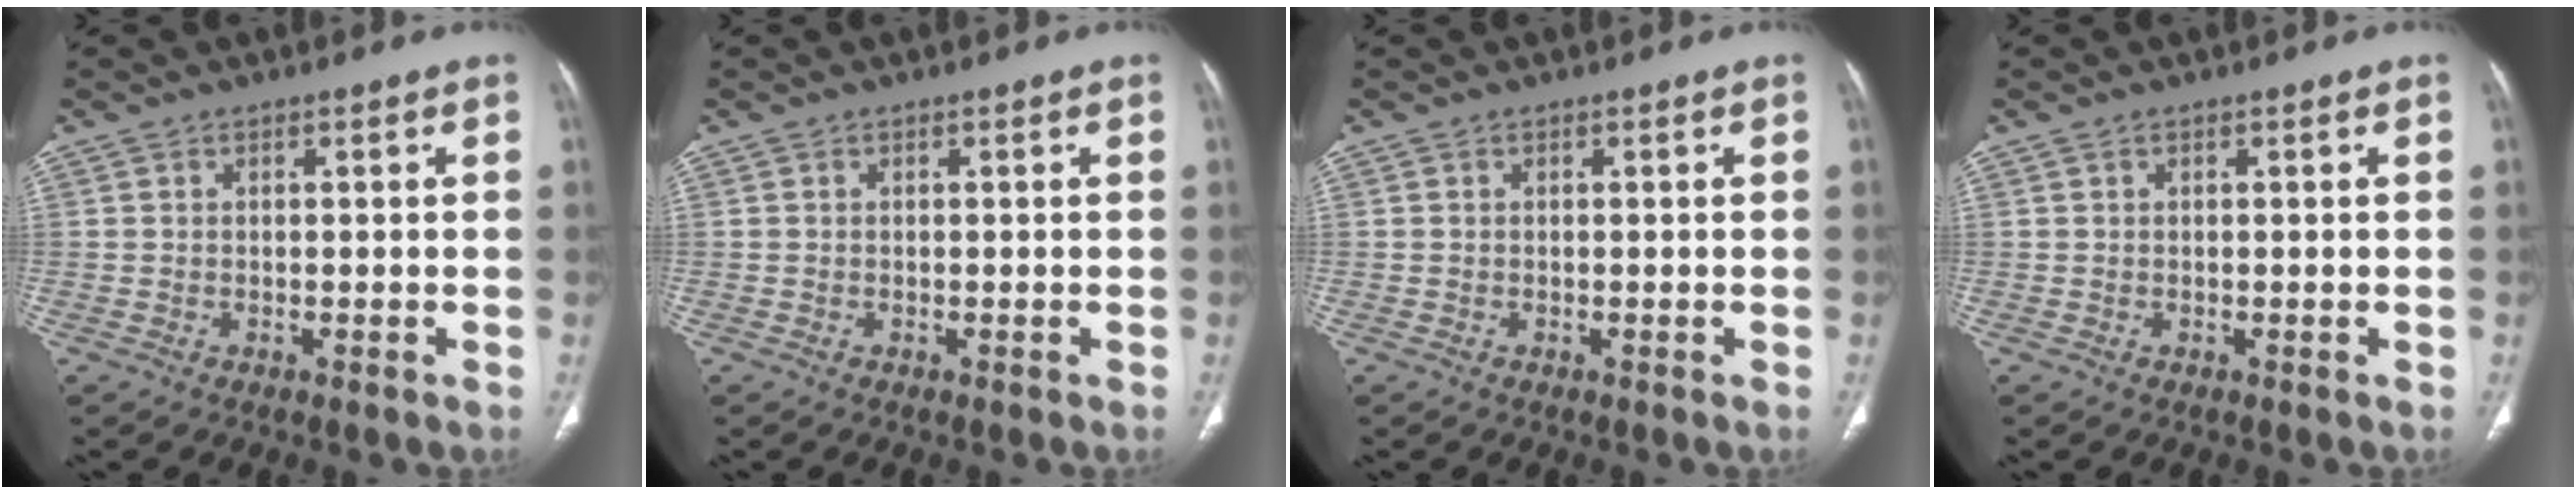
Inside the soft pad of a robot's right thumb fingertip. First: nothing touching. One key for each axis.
{"total": 0.0}
{"total": 0.0}
{"total": 0.0}